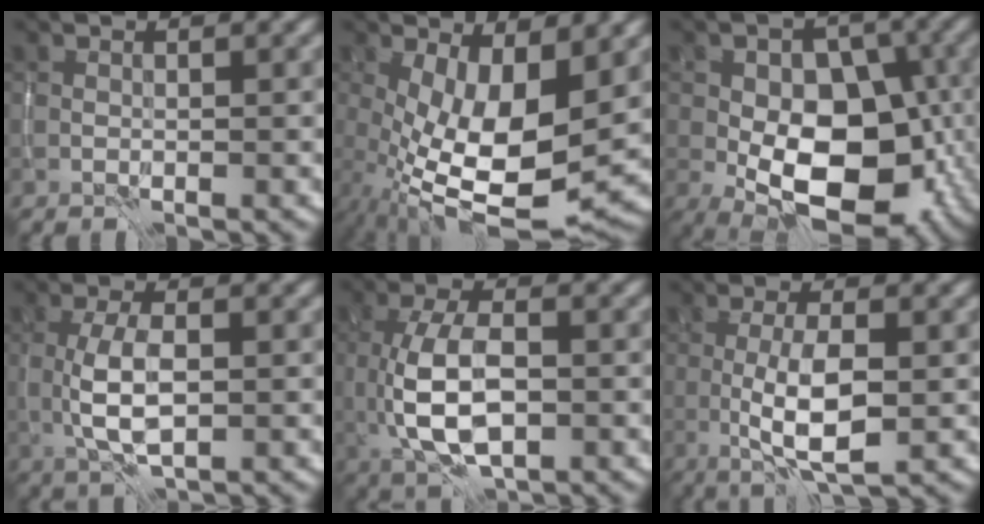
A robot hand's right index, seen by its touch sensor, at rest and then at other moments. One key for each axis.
{"total": 12.0, "fx": -0.7, "fy": 5.0, "fz": 10.9, "tx": -0.194, "ty": -0.024, "tz": -0.002}
{"total": 13.7, "fx": -3.2, "fy": 8.7, "fz": 10.1, "tx": -0.126, "ty": -0.001, "tz": -0.042}
{"total": 4.7, "fx": -0.2, "fy": 2.0, "fz": 4.2, "tx": -0.094, "ty": -0.003, "tz": -0.003}
{"total": 7.3, "fx": -0.5, "fy": 3.8, "fz": 6.2, "tx": -0.133, "ty": -0.004, "tz": -0.007}
{"total": 5.1, "fx": -0.8, "fy": 1.3, "fz": 4.9, "tx": -0.093, "ty": -0.002, "tz": -0.014}